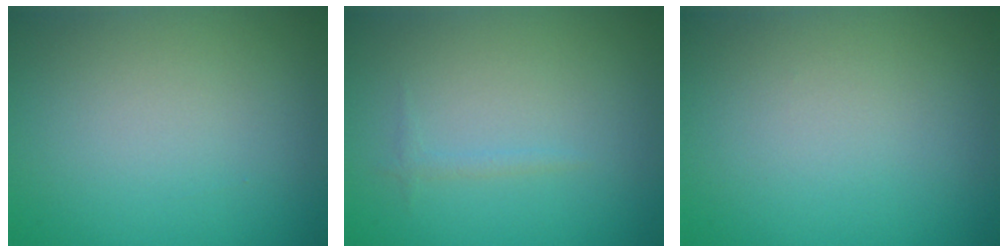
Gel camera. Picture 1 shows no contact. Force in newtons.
{"total": 0.6, "press": 0.6, "slide": 0.1}
{"total": 0.0}